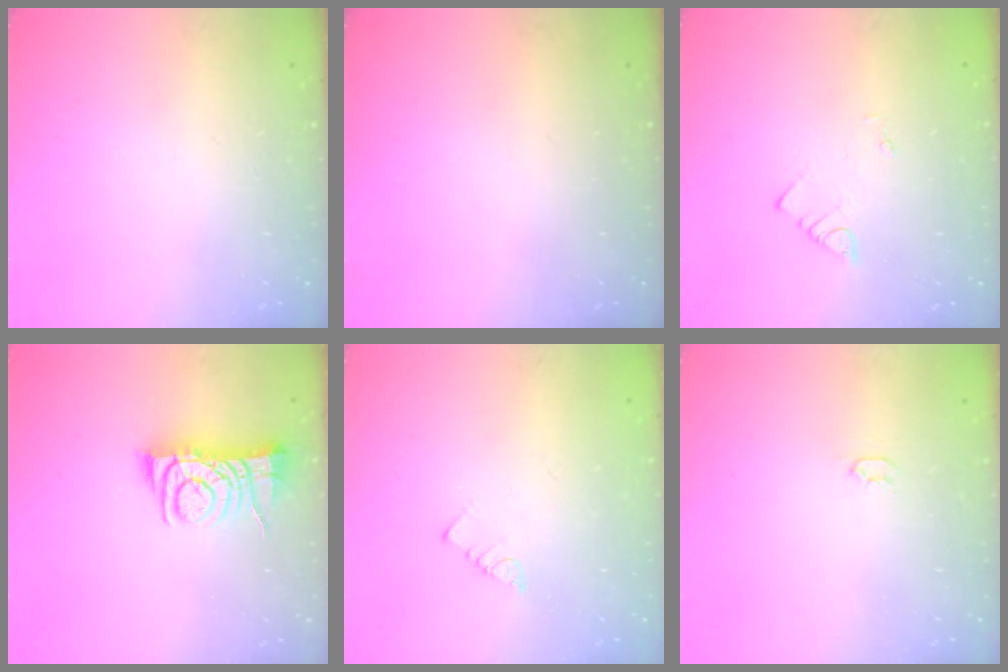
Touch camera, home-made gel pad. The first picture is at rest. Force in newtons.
{"total": 0.0}
{"total": 2.1, "press": 2.1, "slide": 0.4}
{"total": 7.6, "press": 7.5, "slide": 1.0}
{"total": 3.0, "press": 3.0, "slide": 0.2}
{"total": 2.0, "press": 2.0, "slide": 0.3}